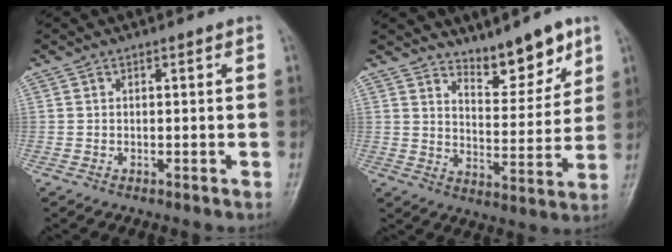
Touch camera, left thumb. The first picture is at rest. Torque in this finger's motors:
{"motor_torque": [0.18, 0.09, -0.22, -0.49, 0.08]}